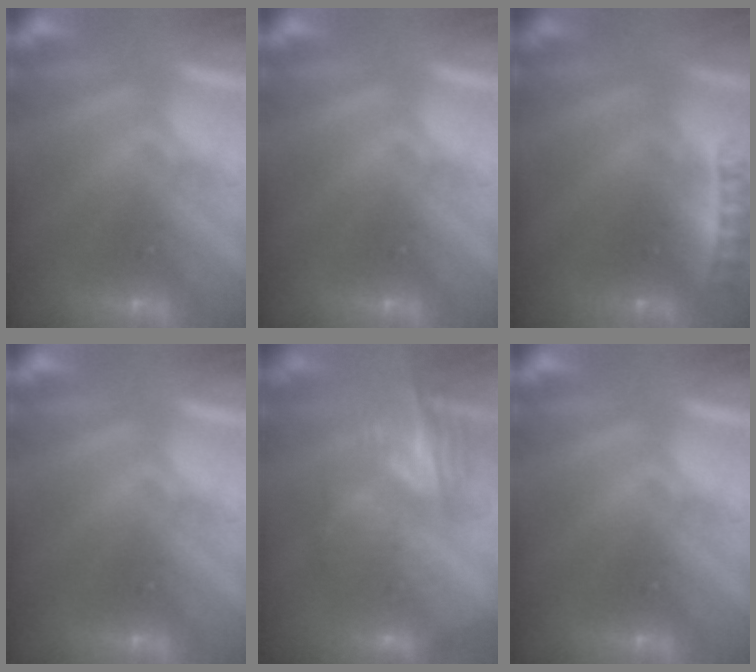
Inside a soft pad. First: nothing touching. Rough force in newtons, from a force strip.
{"total": 0.0}
{"total": 2.4}
{"total": 0.0}
{"total": 13.7}
{"total": 0.0}